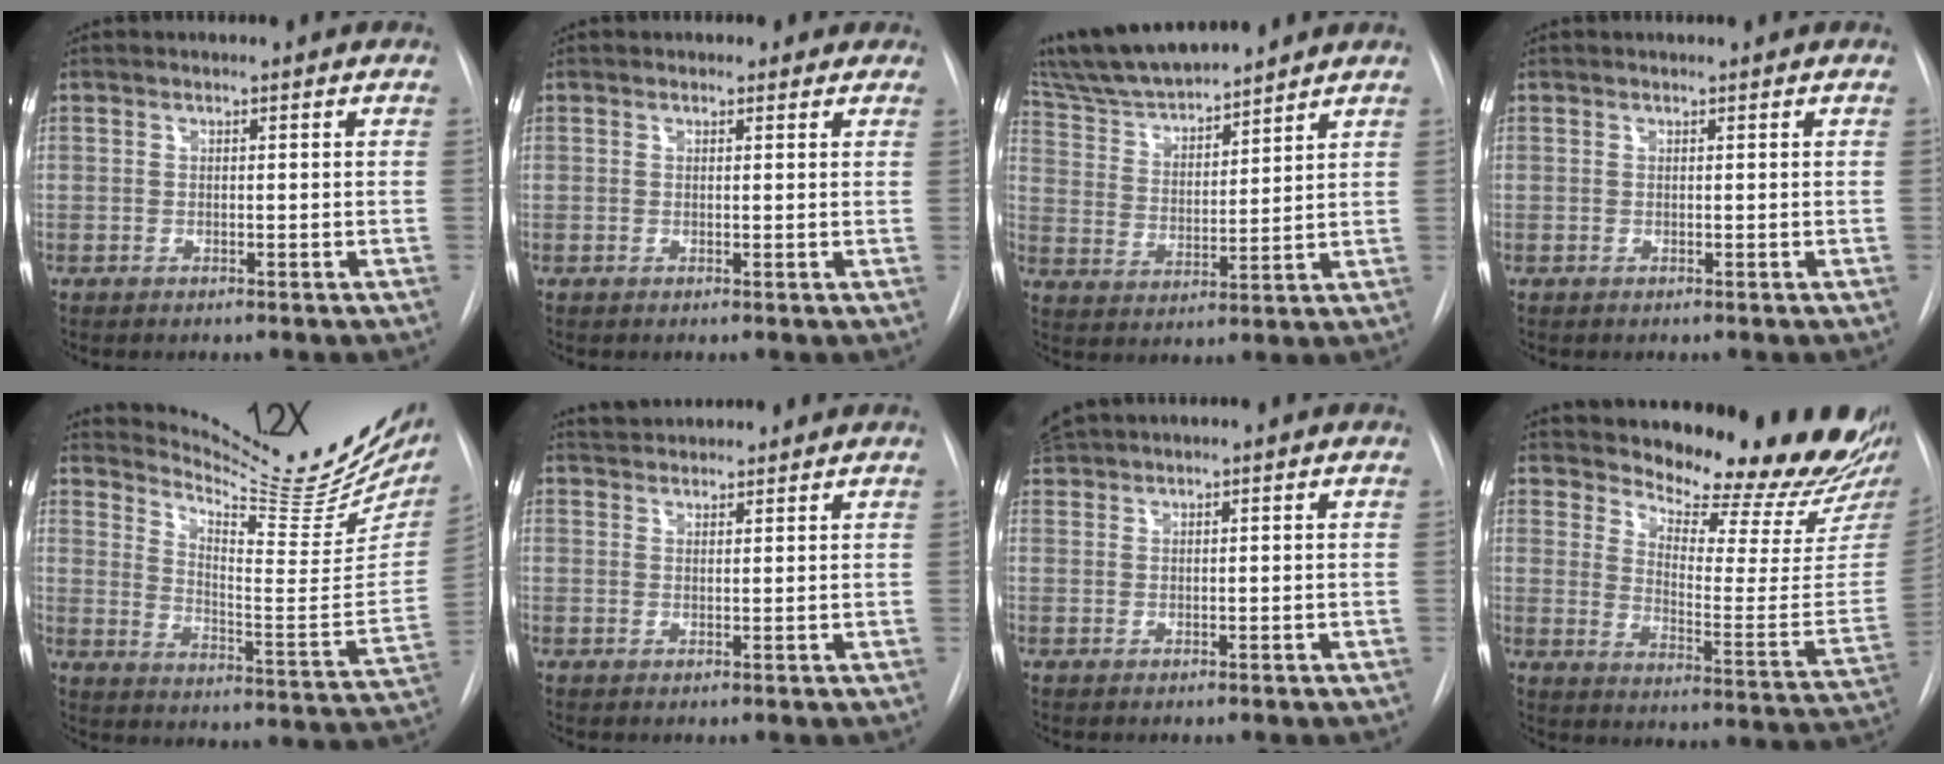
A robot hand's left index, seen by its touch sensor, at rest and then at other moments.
{"total": 1.4, "force": [0.9, 1.1, 0.2], "torque": [0.007, 0.000, 0.004]}
{"total": 12.9, "force": [12.0, 1.2, 4.6], "torque": [-0.088, 0.018, 0.225]}
{"total": 0.0}
{"total": 23.5, "force": [20.9, 4.0, 9.9], "torque": [-0.142, -0.081, 0.275]}
{"total": 4.6, "force": [4.4, 1.0, 0.9], "torque": [-0.016, 0.037, 0.073]}
{"total": 2.5, "force": [2.5, -0.3, 0.5], "torque": [-0.010, 0.026, 0.053]}
{"total": 21.7, "force": [20.2, 2.1, 7.8], "torque": [-0.107, -0.118, 0.253]}